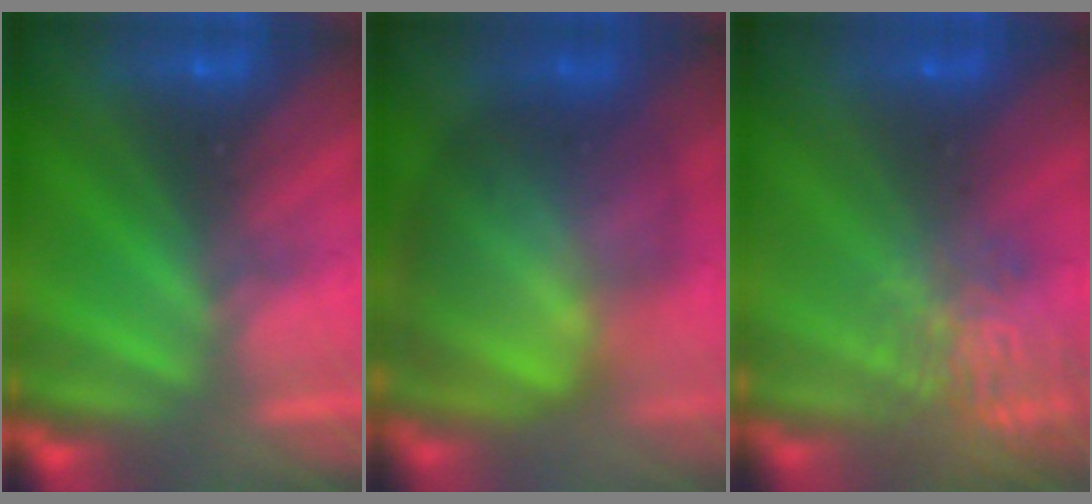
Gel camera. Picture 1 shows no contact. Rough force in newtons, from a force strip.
{"total": 7.2}
{"total": 7.4}